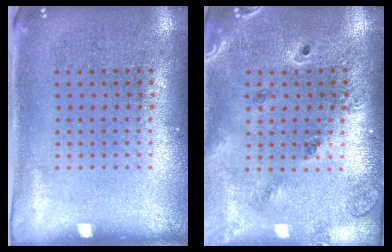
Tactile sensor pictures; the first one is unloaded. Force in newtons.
{"total": 1.4, "press": 1.4, "slide": 0.3}